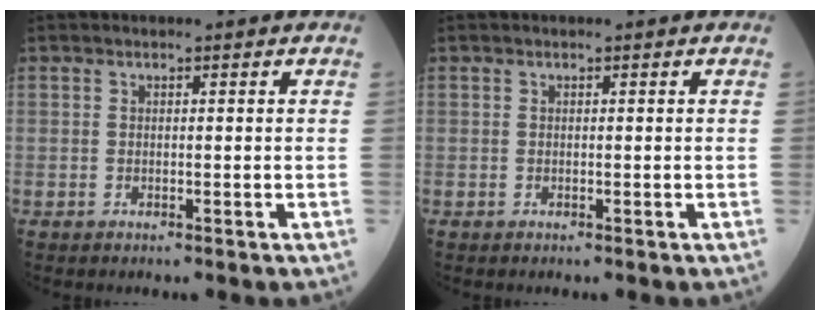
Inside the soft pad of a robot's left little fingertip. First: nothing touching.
{"total": 0.0}